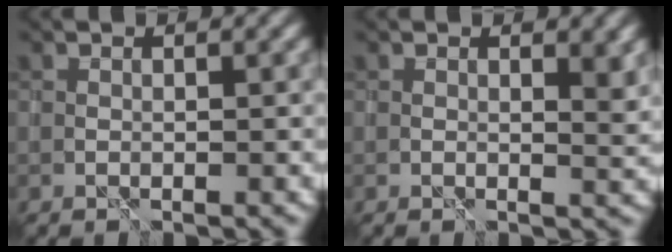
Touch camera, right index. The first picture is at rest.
{"total": 2.2, "force": [0.6, 0.8, 2.0], "torque": [-0.024, -0.001, 0.011]}